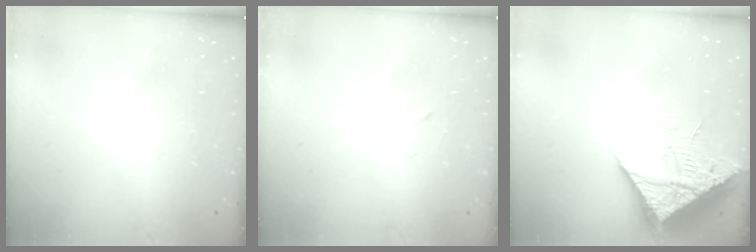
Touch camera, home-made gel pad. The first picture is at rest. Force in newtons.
{"total": 2.7, "press": 2.5, "slide": 1.0}
{"total": 11.8, "press": 11.7, "slide": 1.2}